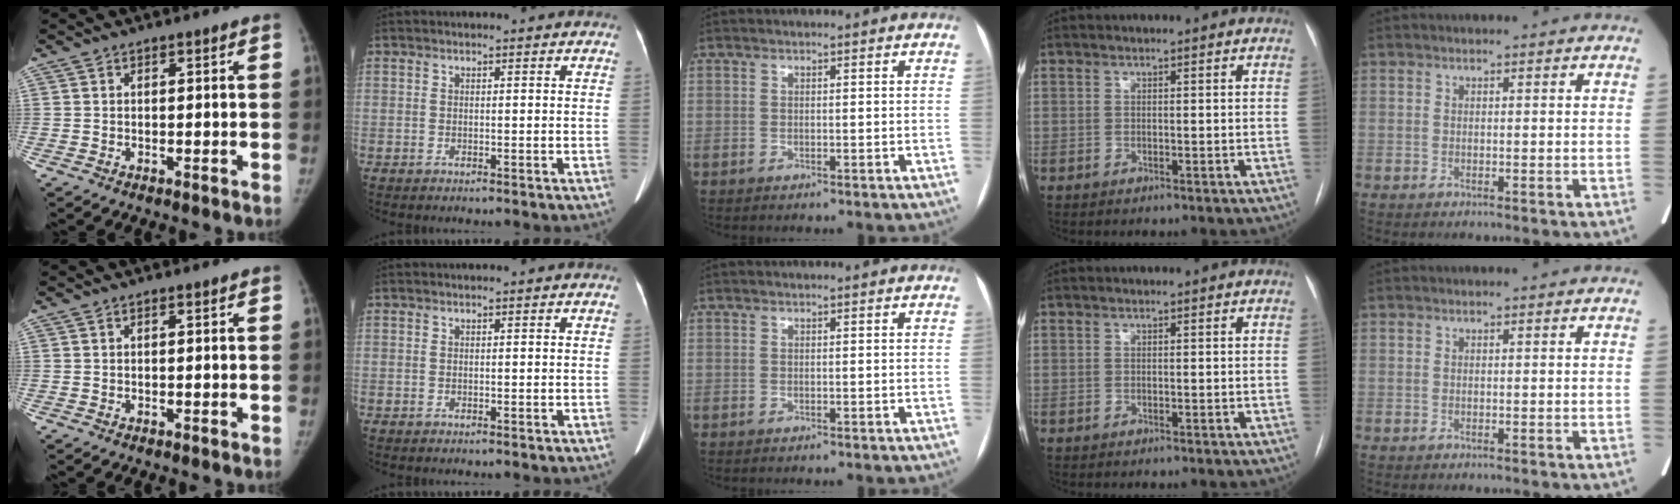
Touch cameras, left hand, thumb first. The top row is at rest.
{}